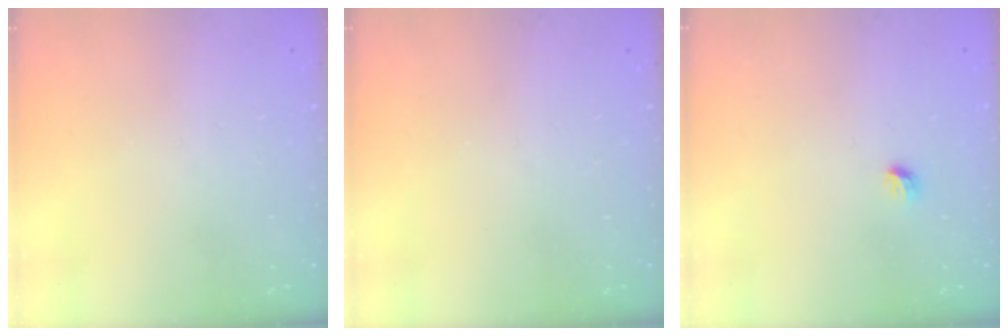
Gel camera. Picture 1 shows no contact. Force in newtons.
{"total": 0.0}
{"total": 3.9, "press": 3.8, "slide": 0.9}